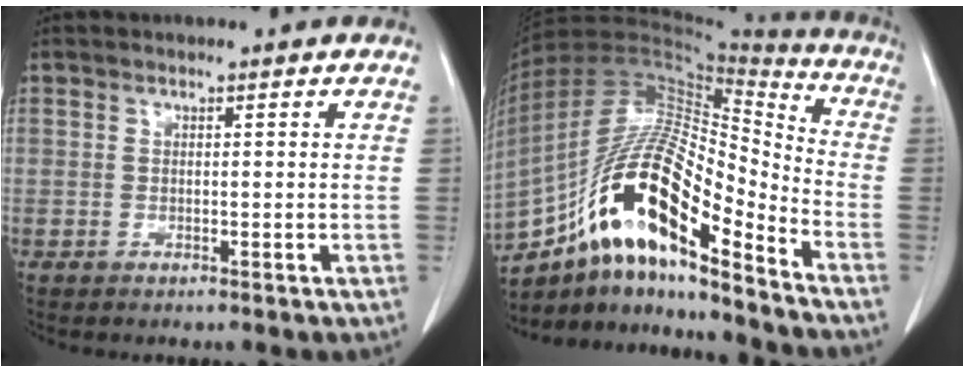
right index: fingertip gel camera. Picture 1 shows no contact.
{"total": 20.6, "force": [-11.7, 4.3, 16.4], "torque": [-0.323, 0.008, -0.205]}